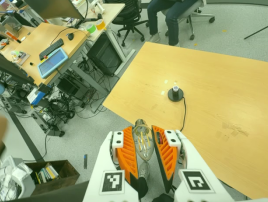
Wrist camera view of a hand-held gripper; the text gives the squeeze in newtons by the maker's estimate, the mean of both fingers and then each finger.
{"total": 12.5, "left": 13.1, "right": 11.9}